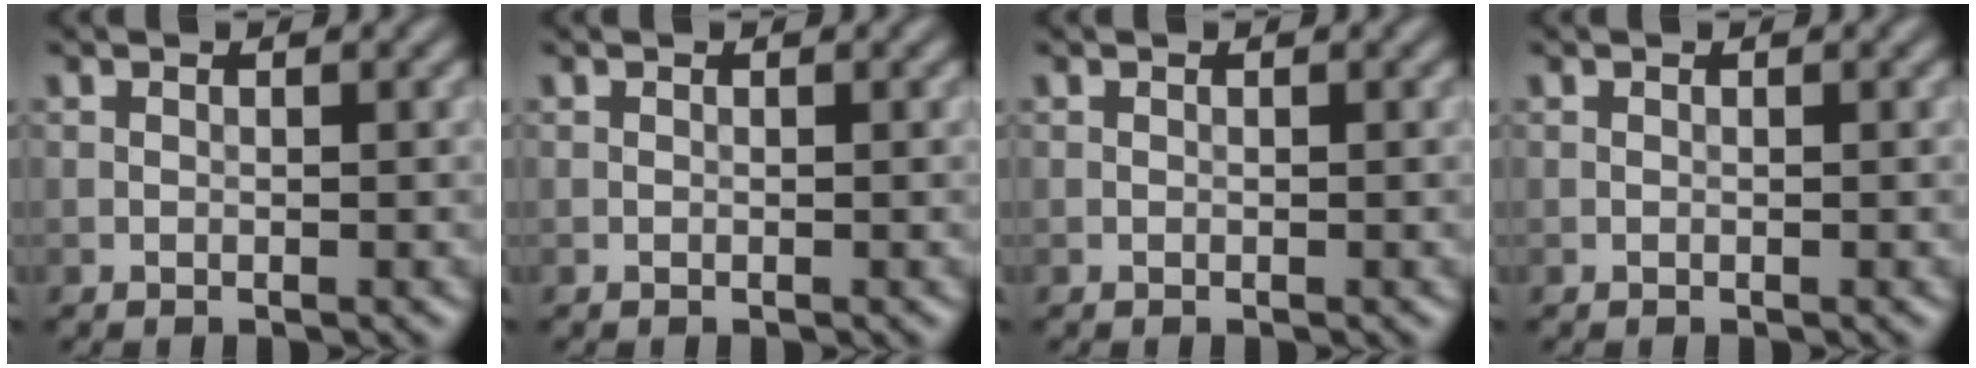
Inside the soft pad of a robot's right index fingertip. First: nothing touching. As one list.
[{"total": 0.0}, {"total": 0.0}, {"total": 0.0}]